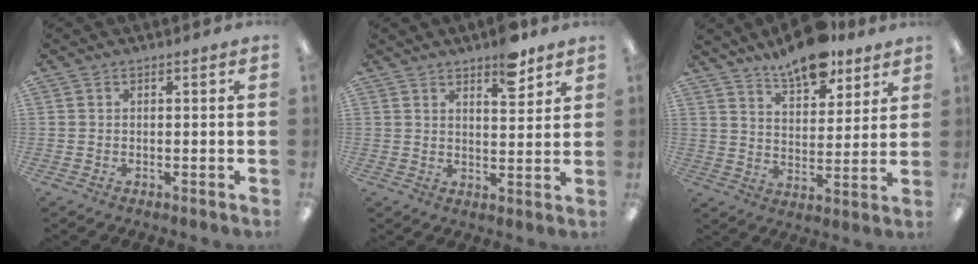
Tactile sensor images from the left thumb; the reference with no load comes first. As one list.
[{"total": 7.2, "force": [5.3, 2.7, 4.0], "torque": [-0.035, -0.034, 0.087]}, {"total": 11.8, "force": [9.7, 4.3, 5.1], "torque": [-0.072, -0.060, 0.172]}]